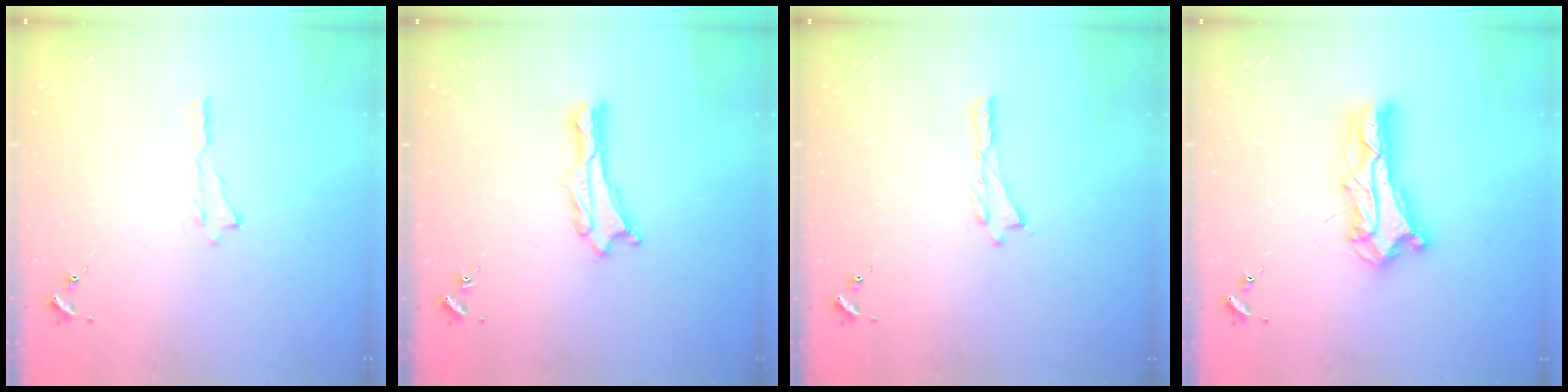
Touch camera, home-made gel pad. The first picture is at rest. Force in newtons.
{"total": 0.8, "press": 0.7, "slide": 0.2}
{"total": 0.0}
{"total": 9.6, "press": 9.6, "slide": 0.9}